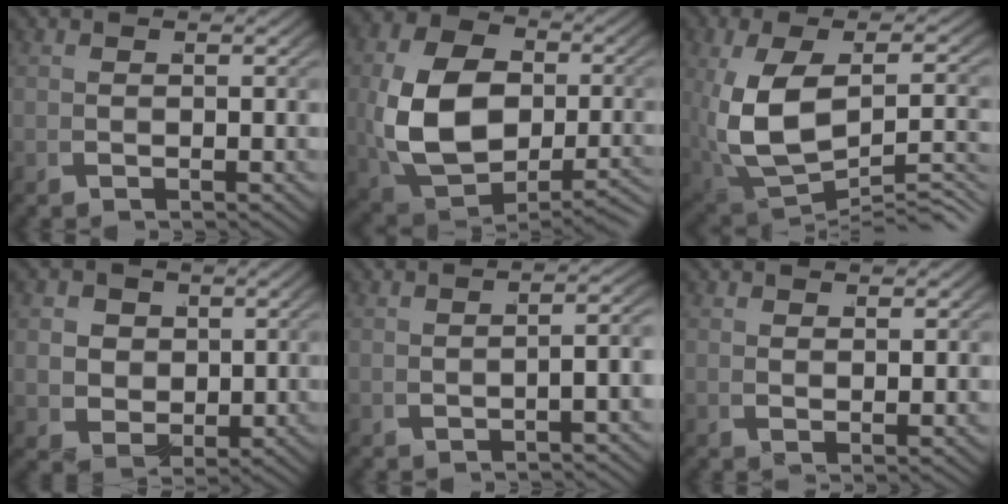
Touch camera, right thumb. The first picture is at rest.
{"total": 11.6, "force": [-1.1, 8.1, 8.3], "torque": [-0.188, -0.036, 0.008]}
{"total": 9.8, "force": [-1.9, 5.3, 8.0], "torque": [-0.177, -0.022, 0.001]}
{"total": 6.4, "force": [1.7, 5.3, 3.3], "torque": [-0.077, -0.025, 0.043]}
{"total": 2.5, "force": [-0.8, 0.7, 2.2], "torque": [-0.030, 0.010, -0.011]}
{"total": 1.5, "force": [1.4, 0.0, 0.5], "torque": [-0.009, 0.005, 0.027]}